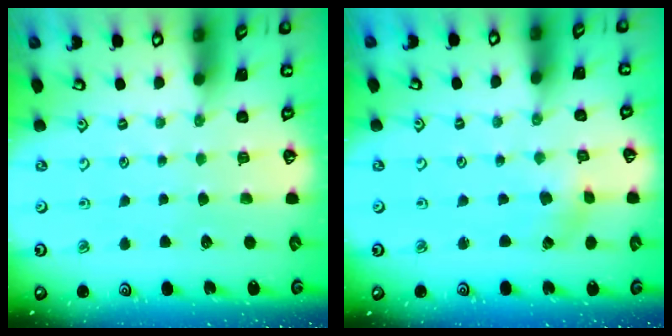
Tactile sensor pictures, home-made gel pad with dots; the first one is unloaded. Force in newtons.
{"total": 1.2, "press": 1.2, "slide": 0.2}